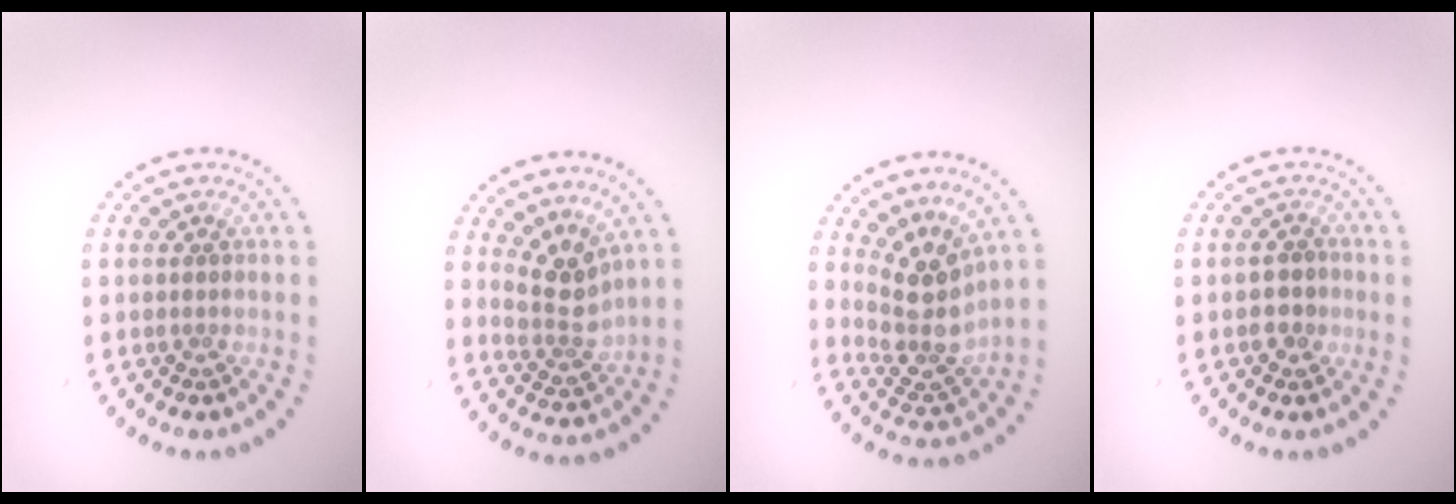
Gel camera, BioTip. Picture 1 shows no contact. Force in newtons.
{"total": 2.8, "press": 2.4, "slide": 1.5}
{"total": 4.1, "press": 3.1, "slide": 2.7}
{"total": 1.9, "press": 1.7, "slide": 0.7}